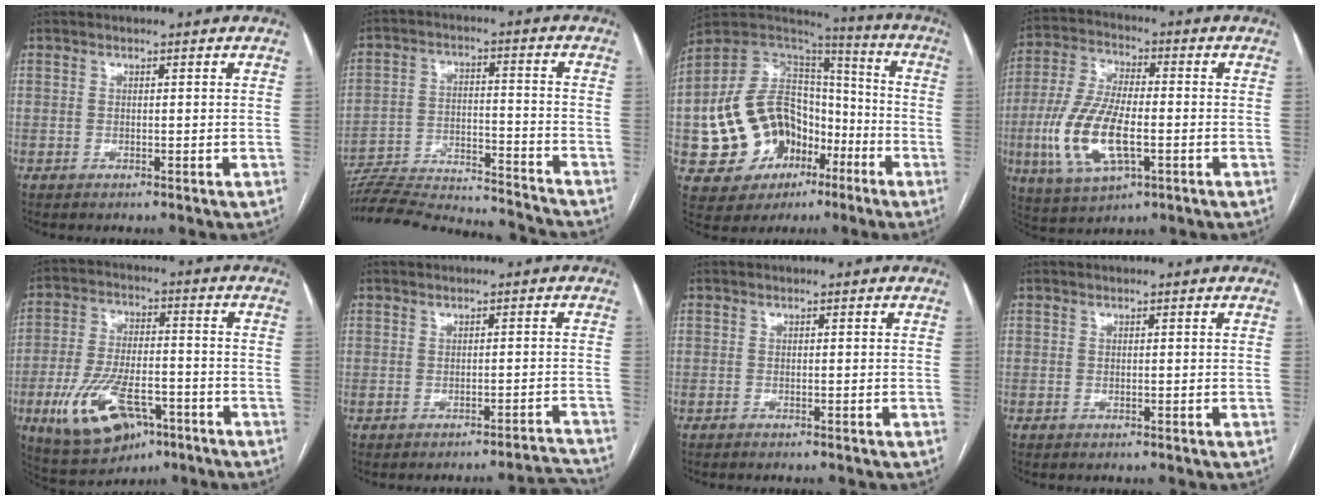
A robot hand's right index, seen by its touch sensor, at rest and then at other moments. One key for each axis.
{"total": 21.8, "fx": -20.8, "fy": 1.4, "fz": 6.5, "tx": -0.135, "ty": -0.011, "tz": -0.314}
{"total": 19.2, "fx": -6.2, "fy": 14.0, "fz": 11.7, "tx": -0.218, "ty": 0.052, "tz": -0.087}
{"total": 13.5, "fx": -3.3, "fy": 4.9, "fz": 12.1, "tx": -0.264, "ty": -0.003, "tz": -0.058}
{"total": 14.8, "fx": -6.9, "fy": 6.8, "fz": 11.2, "tx": -0.222, "ty": -0.003, "tz": -0.106}
{"total": 5.4, "fx": -5.2, "fy": -1.3, "fz": -0.4, "tx": 0.025, "ty": 0.003, "tz": -0.058}
{"total": 2.0, "fx": -1.9, "fy": 0.0, "fz": 0.8, "tx": -0.011, "ty": -0.001, "tz": -0.022}
{"total": 0.0}